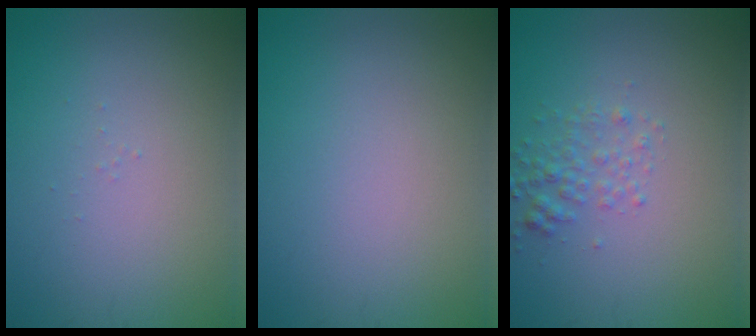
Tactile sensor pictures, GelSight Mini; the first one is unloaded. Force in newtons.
{"total": 0.0}
{"total": 2.0, "press": 2.0, "slide": 0.1}